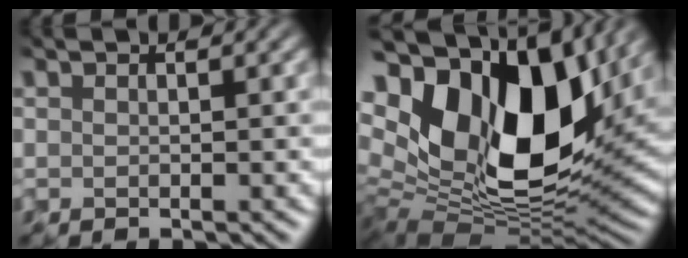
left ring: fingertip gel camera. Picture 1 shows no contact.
{"total": 17.7, "force": [4.4, 10.7, 13.3], "torque": [-0.267, 0.003, 0.092]}